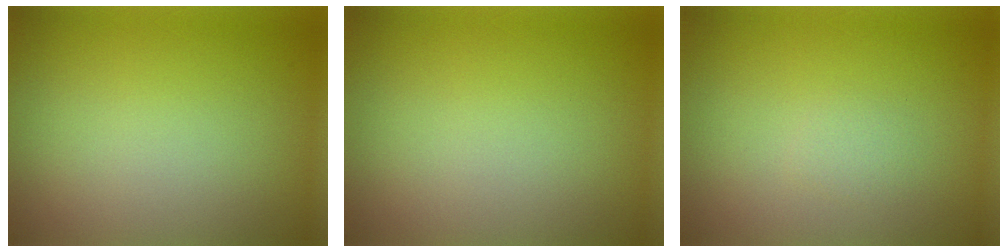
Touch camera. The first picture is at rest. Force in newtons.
{"total": 0.0}
{"total": 0.7, "press": 0.7, "slide": 0.0}